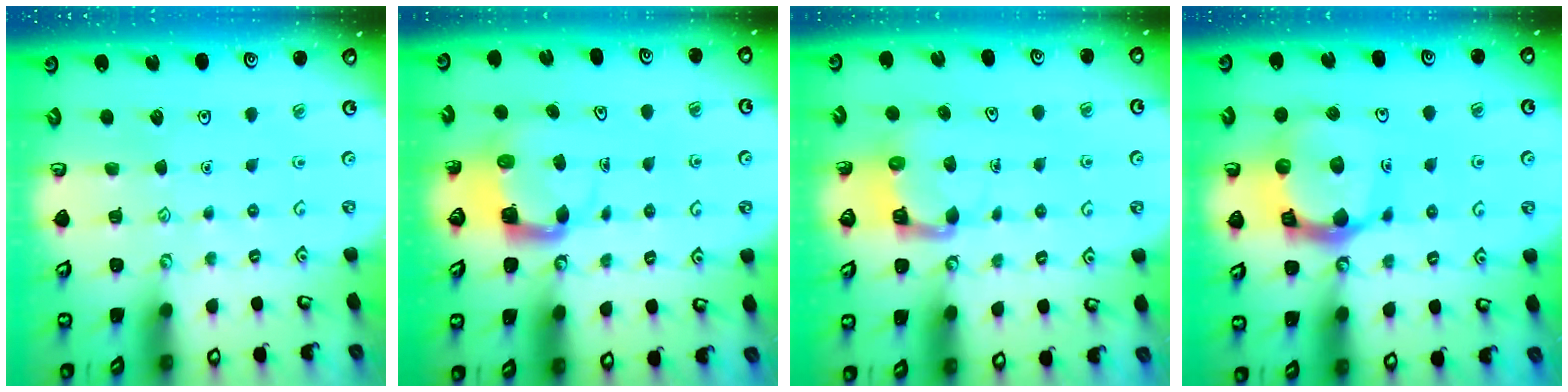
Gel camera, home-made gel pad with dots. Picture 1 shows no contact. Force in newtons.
{"total": 3.9, "press": 3.9, "slide": 0.2}
{"total": 4.2, "press": 4.2, "slide": 0.1}
{"total": 15.7, "press": 15.5, "slide": 2.0}